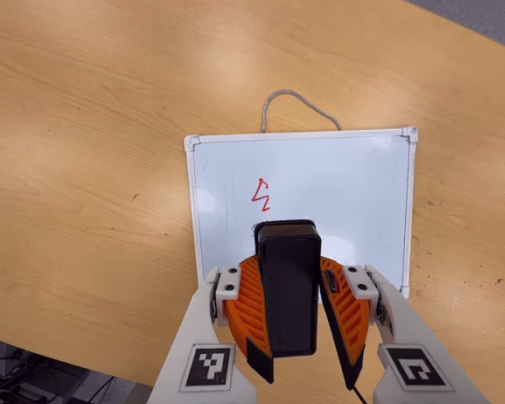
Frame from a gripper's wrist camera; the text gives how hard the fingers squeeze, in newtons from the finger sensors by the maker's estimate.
{"total": 9.2, "left": 9.3, "right": 9.2}